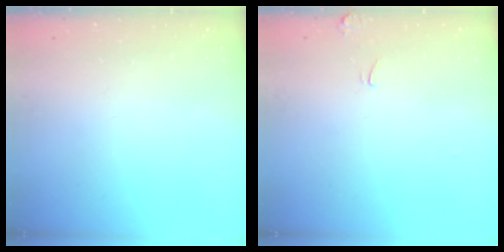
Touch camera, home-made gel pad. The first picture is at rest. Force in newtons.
{"total": 2.6, "press": 2.5, "slide": 0.2}